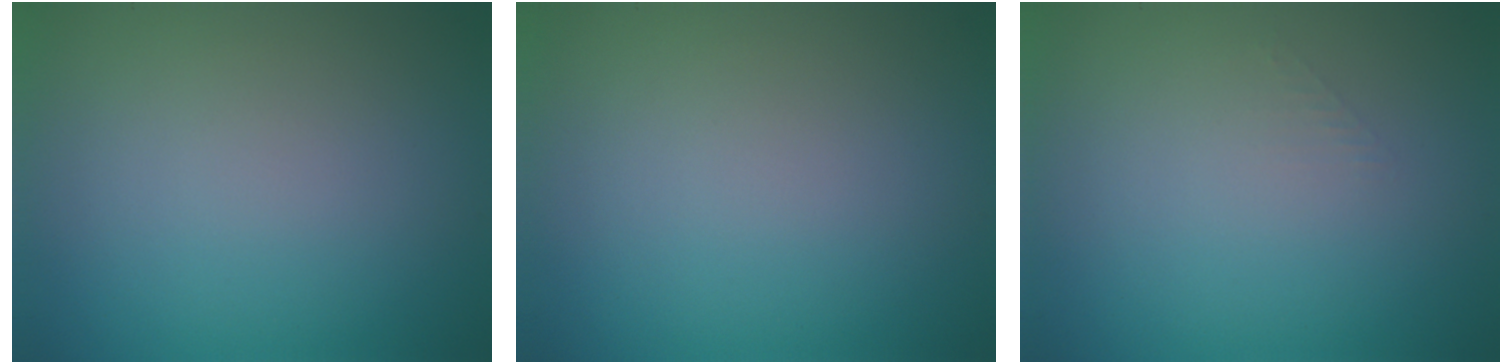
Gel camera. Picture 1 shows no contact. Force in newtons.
{"total": 0.0}
{"total": 0.6, "press": 0.6, "slide": 0.0}